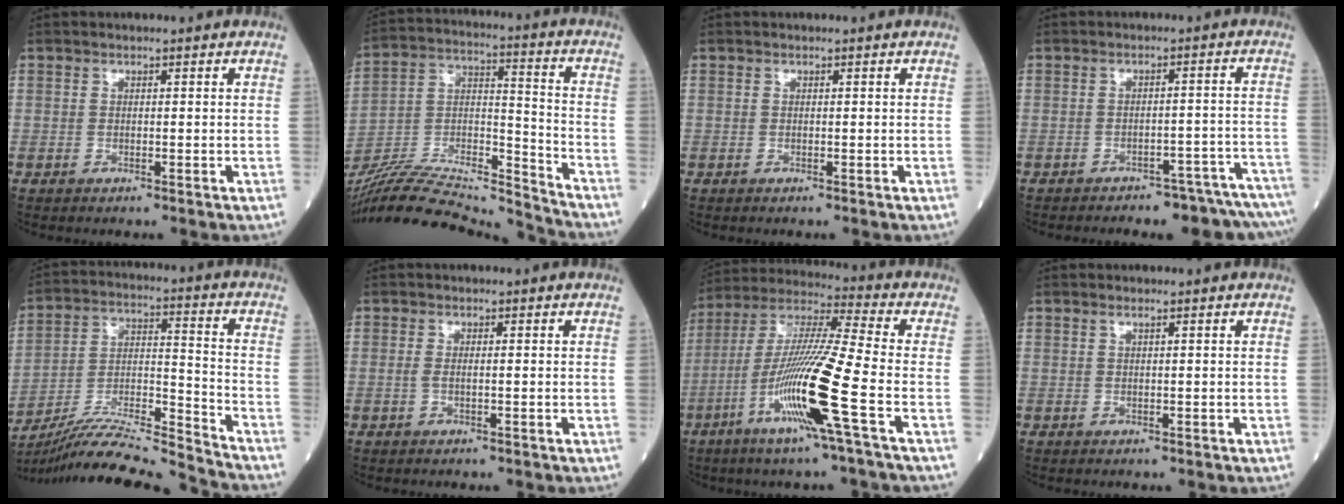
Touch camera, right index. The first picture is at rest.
{"total": 22.1, "force": [-21.1, 0.7, 6.6], "torque": [-0.145, 0.009, -0.356]}
{"total": 0.0}
{"total": 11.4, "force": [-10.6, 1.4, 4.2], "torque": [-0.025, 0.018, -0.115]}
{"total": 17.6, "force": [-16.8, -1.8, 4.8], "torque": [-0.090, 0.007, -0.289]}
{"total": 0.9, "force": [0.0, 0.2, 0.8], "torque": [-0.021, 0.000, 0.000]}
{"total": 15.8, "force": [-5.8, -1.2, 14.7], "torque": [-0.297, -0.016, -0.115]}
{"total": 0.6, "force": [0.5, -0.1, 0.3], "torque": [-0.017, 0.003, 0.015]}